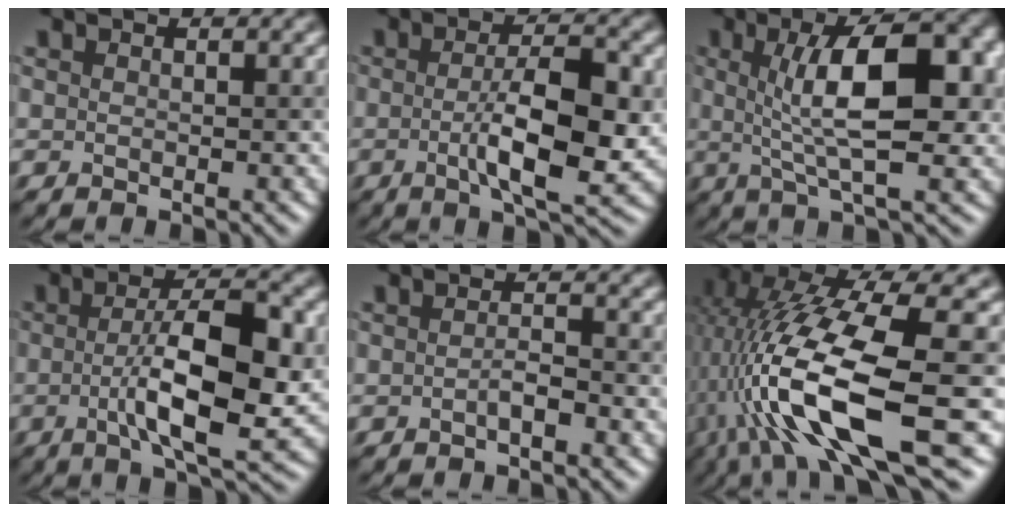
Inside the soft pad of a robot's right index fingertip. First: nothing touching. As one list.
[{"total": 7.0, "force": [-0.8, 1.8, 6.7], "torque": [-0.113, -0.004, -0.014]}, {"total": 9.3, "force": [1.4, 2.7, 8.8], "torque": [-0.129, 0.008, 0.020]}, {"total": 9.0, "force": [-0.9, 2.5, 8.6], "torque": [-0.137, 0.001, -0.016]}, {"total": 1.1, "force": [-0.6, 0.3, 1.0], "torque": [-0.020, 0.004, -0.011]}, {"total": 13.3, "force": [-2.8, 3.8, 12.4], "torque": [-0.241, 0.003, -0.042]}]